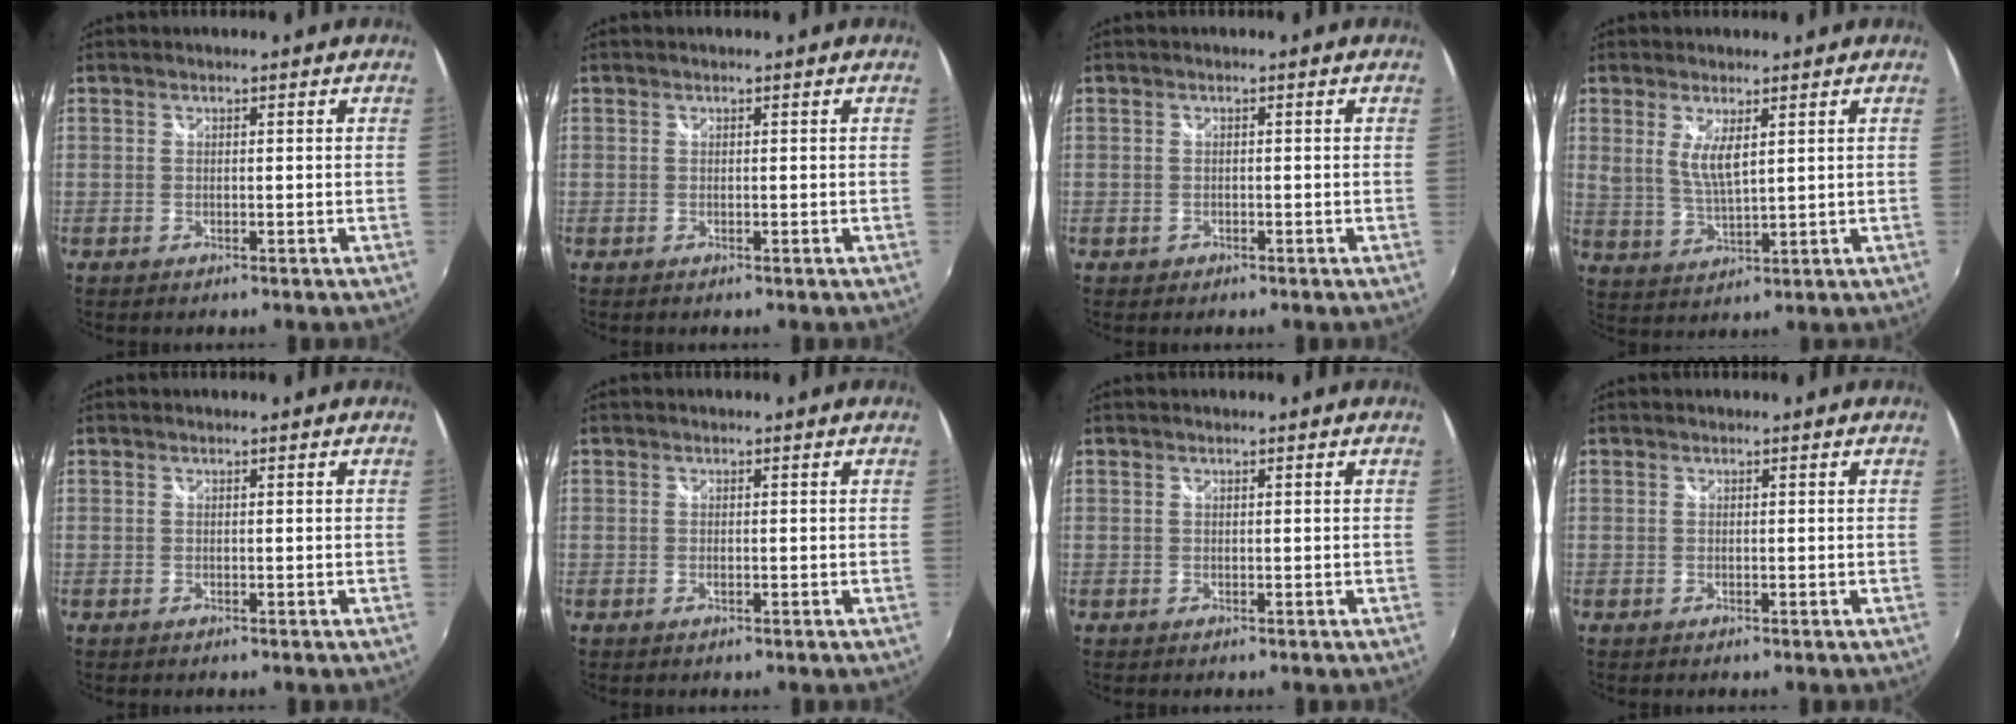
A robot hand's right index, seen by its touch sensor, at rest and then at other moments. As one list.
[{"total": 0.0}, {"total": 1.1, "force": [-0.7, 0.8, 0.1], "torque": [-0.003, -0.004, -0.009]}, {"total": 5.3, "force": [2.1, 1.5, 4.7], "torque": [-0.088, -0.011, 0.043]}, {"total": 0.0}, {"total": 0.6, "force": [-0.2, 0.3, 0.4], "torque": [-0.010, -0.002, -0.005]}, {"total": 0.0}, {"total": 0.0}]